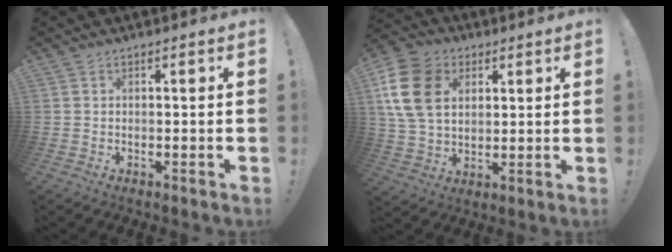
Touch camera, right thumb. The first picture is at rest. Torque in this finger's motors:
{"motor_torque": [1.34, 2.53, 0.37, 0.08, 0.44]}